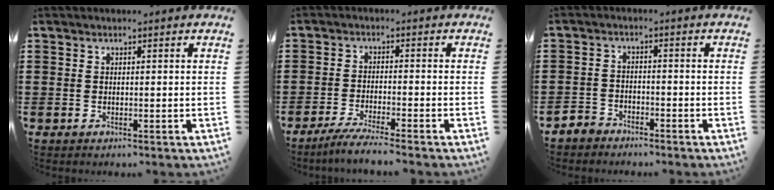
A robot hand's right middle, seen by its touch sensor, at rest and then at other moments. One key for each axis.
{"total": 3.8, "fx": -3.4, "fy": -0.2, "fz": 1.6, "tx": -0.034, "ty": -0.008, "tz": -0.067}
{"total": 2.9, "fx": -2.8, "fy": 1.0, "fz": -0.1, "tx": -0.007, "ty": 0.002, "tz": -0.061}